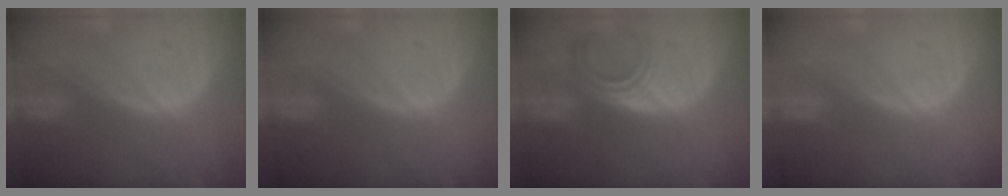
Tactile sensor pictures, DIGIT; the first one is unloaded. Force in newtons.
{"total": 0.0}
{"total": 4.4, "press": 4.3, "slide": 1.1}
{"total": 0.0}